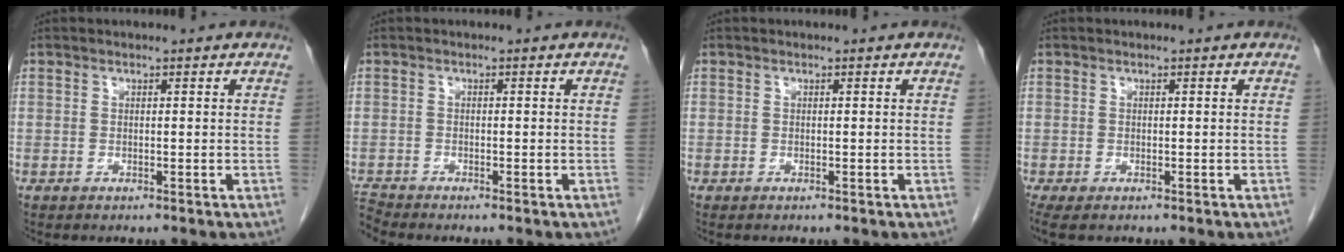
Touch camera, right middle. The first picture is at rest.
{"total": 2.1, "force": [-2.0, -0.7, -0.1], "torque": [-0.008, -0.017, -0.038]}
{"total": 0.0}
{"total": 2.6, "force": [-1.8, 1.0, 1.5], "torque": [-0.025, -0.009, -0.026]}